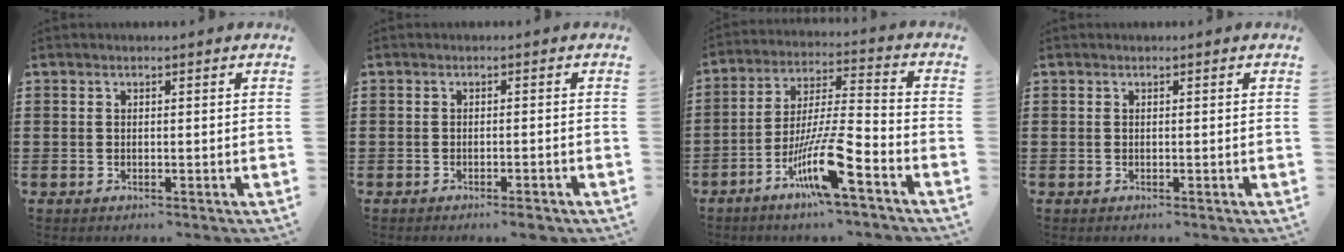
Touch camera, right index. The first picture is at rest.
{"total": 1.5, "force": [-1.3, -0.2, 0.7], "torque": [-0.012, -0.001, -0.025]}
{"total": 12.0, "force": [-6.9, 1.3, 9.7], "torque": [-0.194, -0.003, -0.132]}
{"total": 0.0}